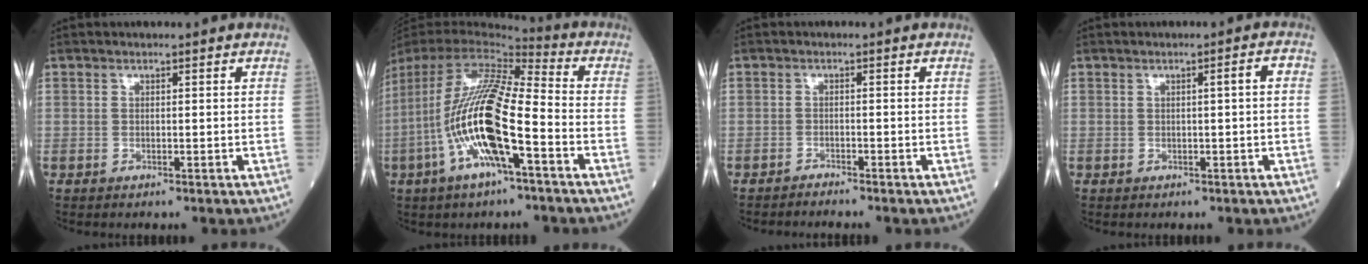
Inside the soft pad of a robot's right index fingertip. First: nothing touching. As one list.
[{"total": 19.1, "force": [-5.4, 3.4, 18.0], "torque": [-0.388, -0.012, -0.104]}, {"total": 1.5, "force": [-1.5, -0.4, -0.1], "torque": [0.002, -0.002, -0.024]}, {"total": 1.9, "force": [0.1, 0.0, 1.9], "torque": [-0.026, 0.004, 0.002]}]